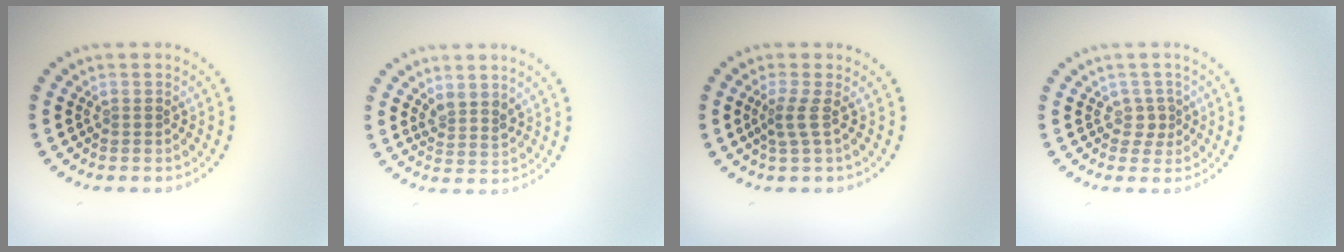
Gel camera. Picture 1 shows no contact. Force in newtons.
{"total": 1.9, "press": 1.6, "slide": 1.0}
{"total": 1.9, "press": 1.2, "slide": 1.4}
{"total": 1.4, "press": 1.0, "slide": 0.9}